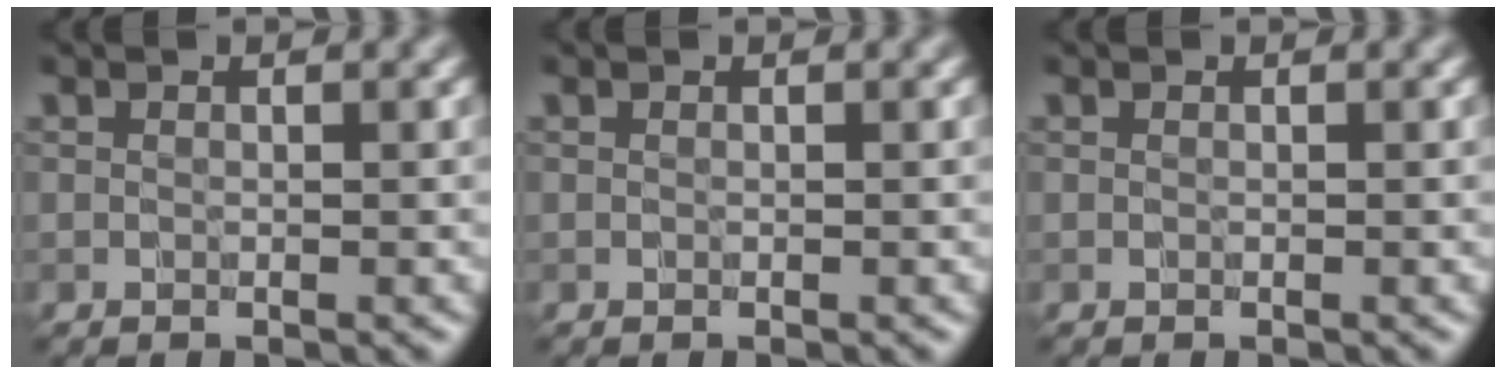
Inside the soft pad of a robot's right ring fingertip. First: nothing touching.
{"total": 0.0}
{"total": 0.0}